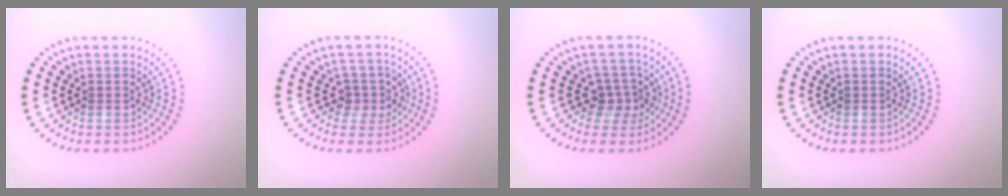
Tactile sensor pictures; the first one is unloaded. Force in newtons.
{"total": 2.3, "press": 1.8, "slide": 1.3}
{"total": 2.7, "press": 2.0, "slide": 1.8}
{"total": 0.0}